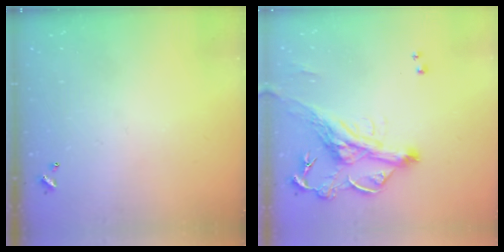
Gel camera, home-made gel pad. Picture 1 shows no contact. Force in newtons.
{"total": 5.2, "press": 4.8, "slide": 1.8}